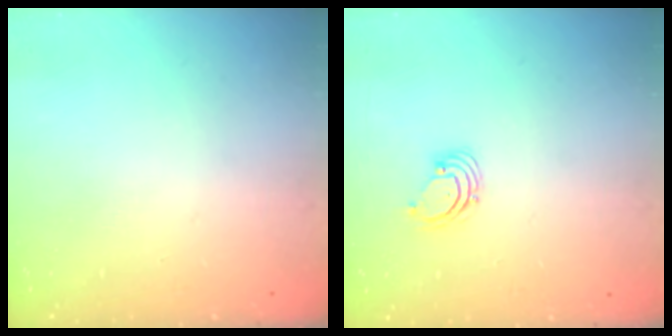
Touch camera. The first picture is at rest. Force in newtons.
{"total": 1.6, "press": 1.6, "slide": 0.1}